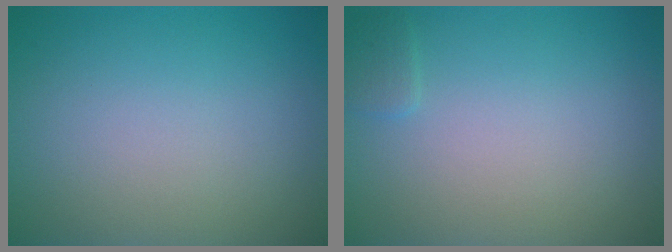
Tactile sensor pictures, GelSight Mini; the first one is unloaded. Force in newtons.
{"total": 0.9, "press": 0.9, "slide": 0.0}